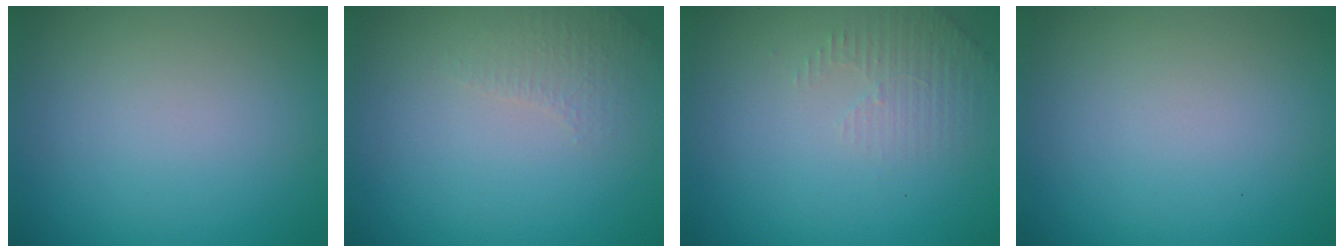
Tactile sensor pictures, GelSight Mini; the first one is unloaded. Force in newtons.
{"total": 1.6, "press": 1.6, "slide": 0.4}
{"total": 1.9, "press": 1.8, "slide": 0.6}
{"total": 0.0}